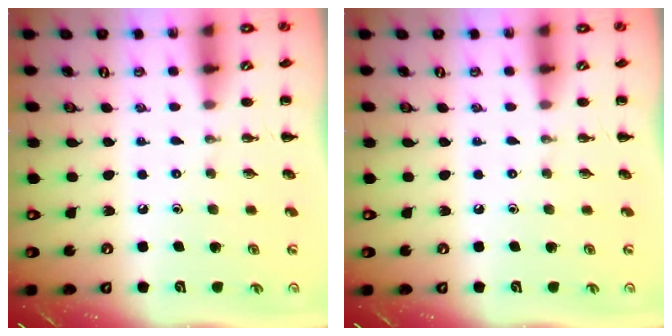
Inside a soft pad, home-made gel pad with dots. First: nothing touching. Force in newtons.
{"total": 0.0}